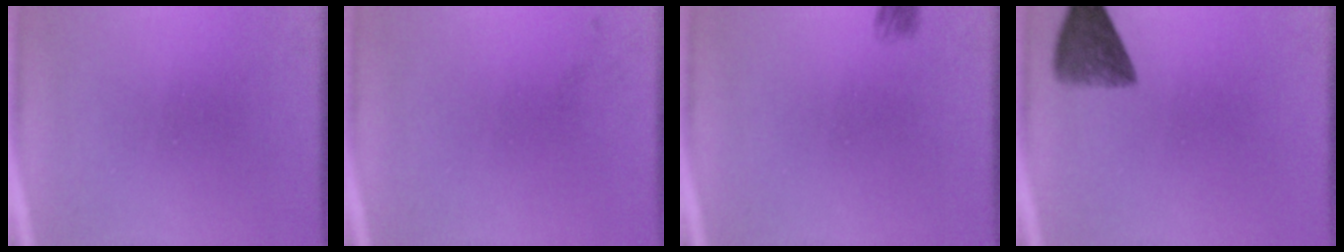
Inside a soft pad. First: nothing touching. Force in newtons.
{"total": 1.1}
{"total": 1.6}
{"total": 6.1}